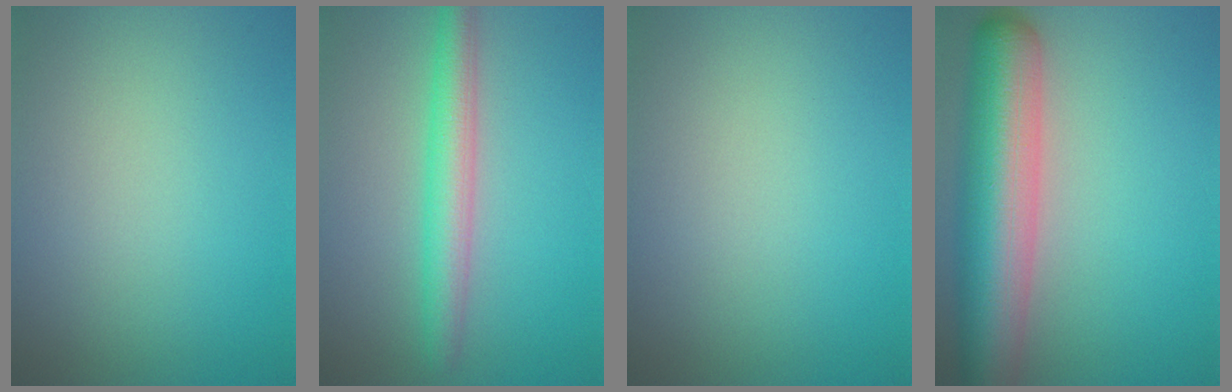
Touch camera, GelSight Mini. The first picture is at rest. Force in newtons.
{"total": 3.9, "press": 3.9, "slide": 0.1}
{"total": 0.0}
{"total": 10.1, "press": 10.1, "slide": 0.6}